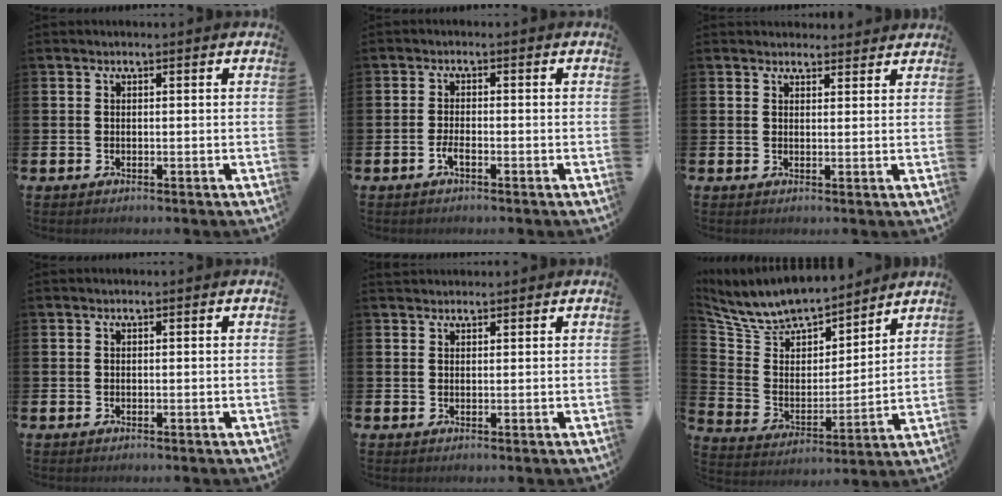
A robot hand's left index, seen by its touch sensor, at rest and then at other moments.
{"total": 1.6, "force": [-1.0, 0.4, 1.2], "torque": [-0.030, 0.002, -0.017]}
{"total": 2.2, "force": [2.1, 0.6, -0.2], "torque": [0.008, -0.008, 0.038]}
{"total": 0.0}
{"total": 1.4, "force": [1.3, 0.4, -0.1], "torque": [0.009, -0.002, 0.024]}
{"total": 9.5, "force": [9.1, 2.2, 1.6], "torque": [-0.090, -0.068, 0.161]}